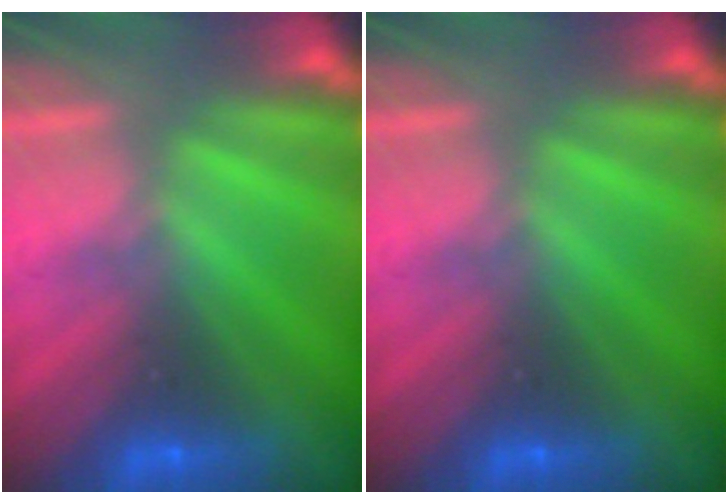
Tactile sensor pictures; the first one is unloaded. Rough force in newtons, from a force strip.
{"total": 0.0}